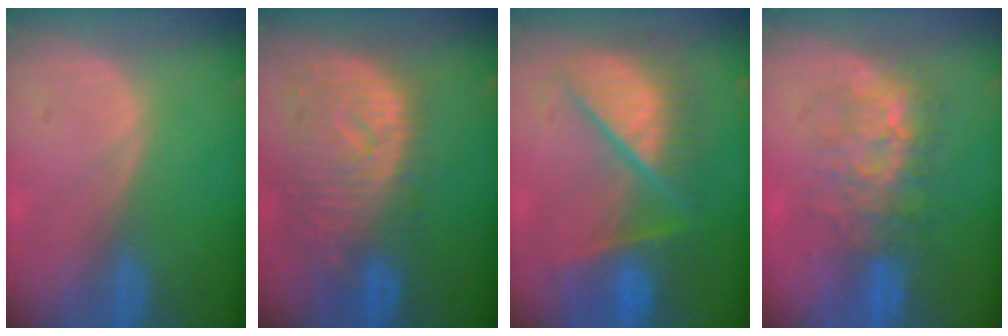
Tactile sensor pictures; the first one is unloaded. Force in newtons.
{"total": 11.3, "press": 9.9, "slide": 5.5}
{"total": 10.6, "press": 10.5, "slide": 1.4}
{"total": 8.0, "press": 7.8, "slide": 1.8}